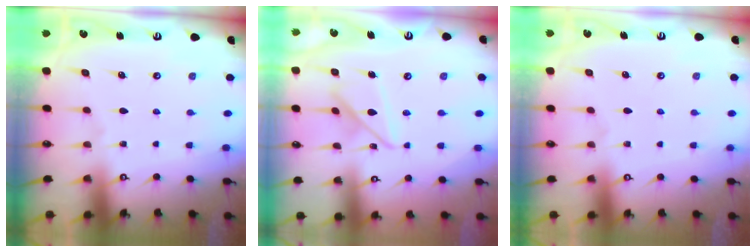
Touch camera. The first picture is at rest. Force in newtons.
{"total": 12.1, "press": 12.1, "slide": 1.2}
{"total": 0.0}